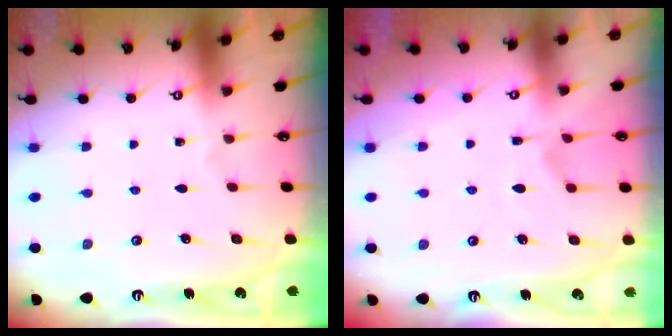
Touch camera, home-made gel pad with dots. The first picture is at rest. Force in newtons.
{"total": 5.7, "press": 5.5, "slide": 1.4}